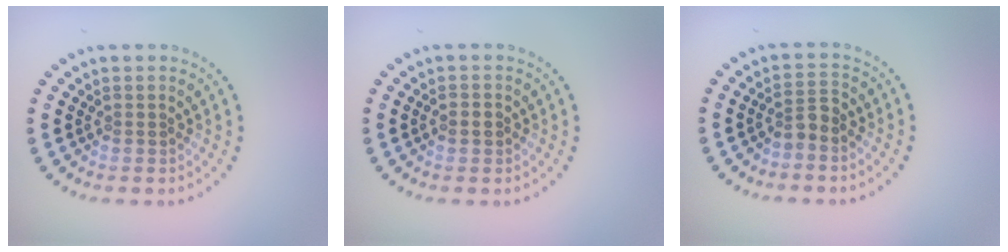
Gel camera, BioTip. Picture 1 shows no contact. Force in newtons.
{"total": 1.5, "press": 1.5, "slide": 0.1}
{"total": 1.7, "press": 1.4, "slide": 1.1}